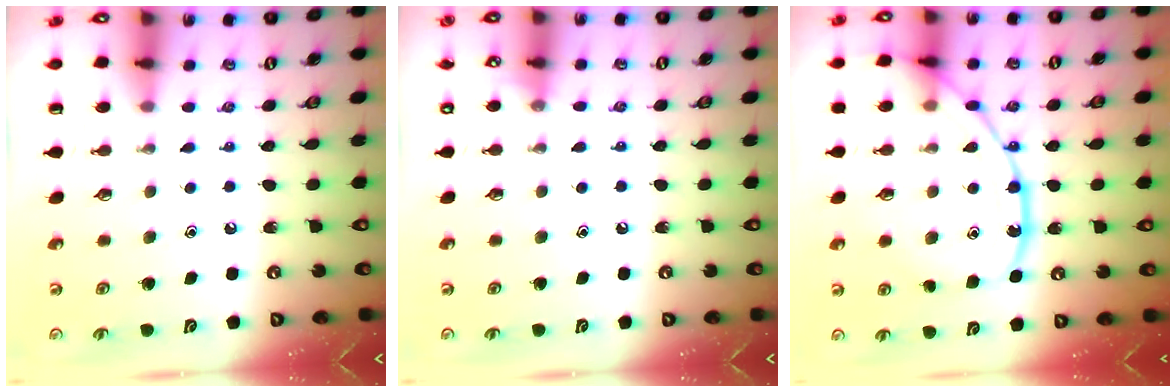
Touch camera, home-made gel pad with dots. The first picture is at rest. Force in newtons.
{"total": 2.9, "press": 2.9, "slide": 0.4}
{"total": 15.9, "press": 15.9, "slide": 1.5}